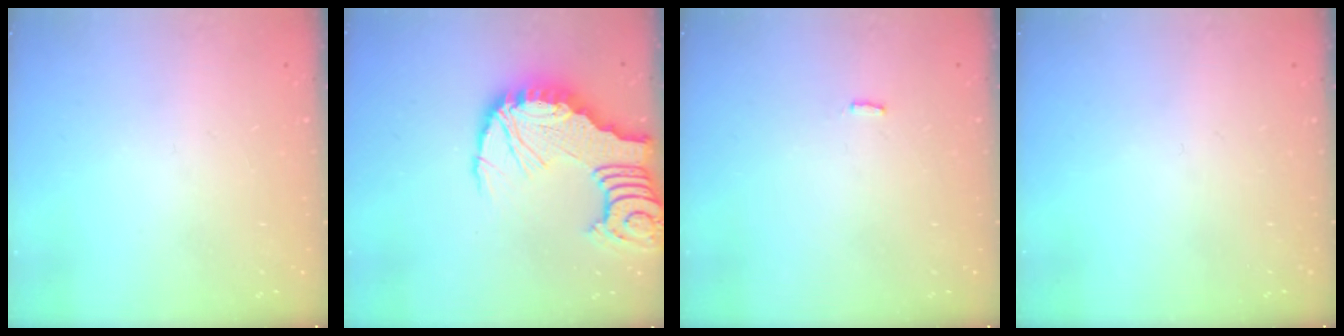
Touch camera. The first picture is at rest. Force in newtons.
{"total": 11.2, "press": 11.2, "slide": 1.1}
{"total": 1.3, "press": 1.3, "slide": 0.3}
{"total": 0.0}